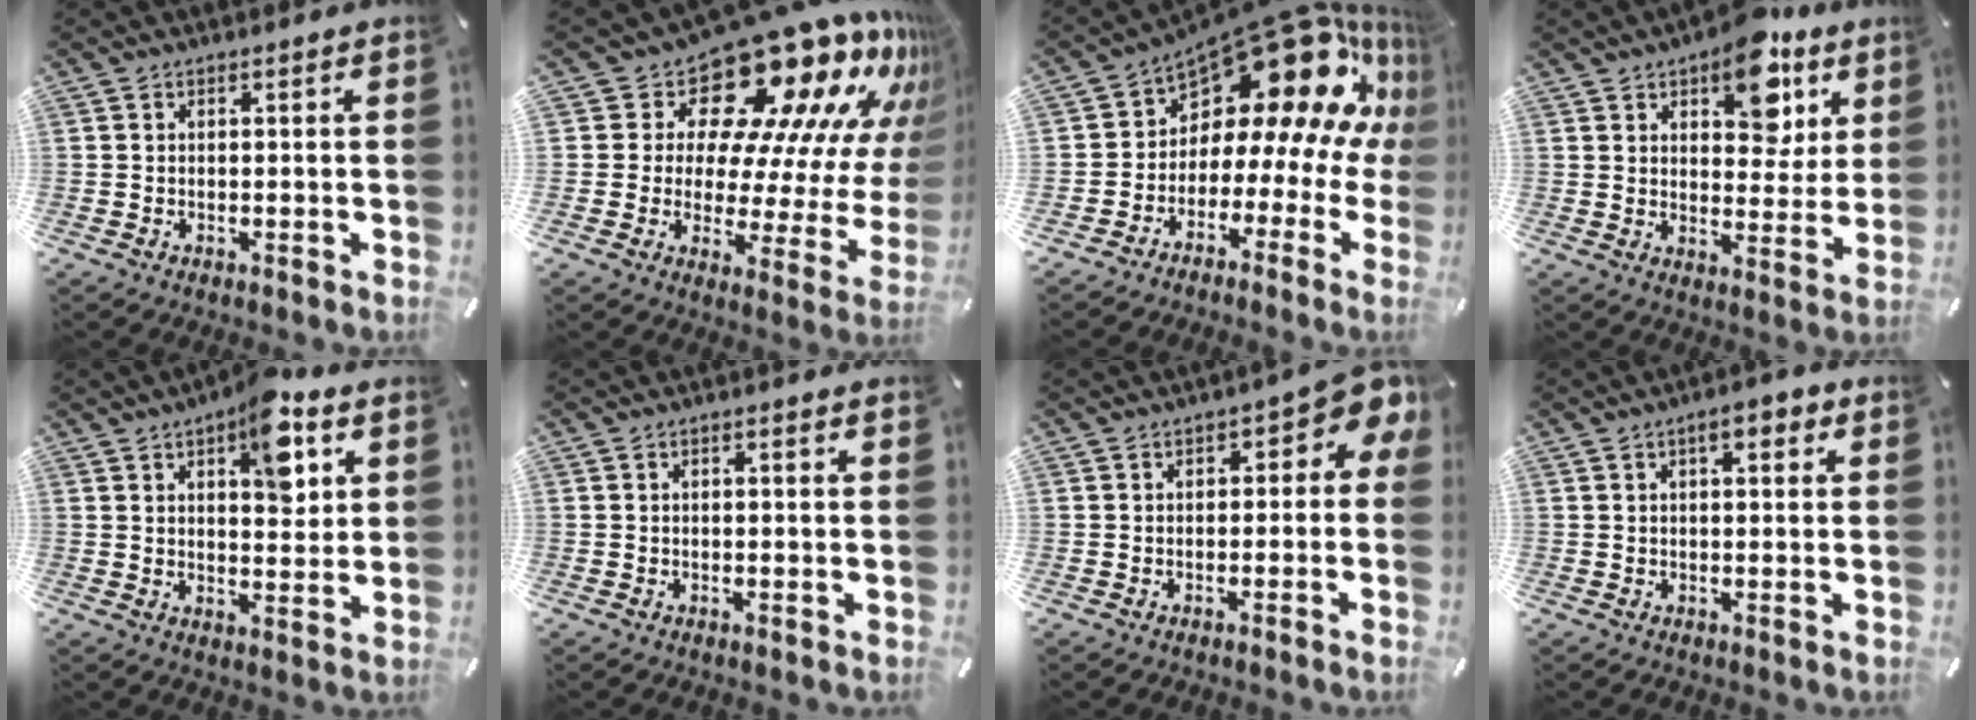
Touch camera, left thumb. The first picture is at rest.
{"total": 20.7, "force": [16.1, 8.6, 9.7], "torque": [-0.125, -0.155, 0.266]}
{"total": 19.0, "force": [11.1, 9.2, 12.4], "torque": [-0.192, -0.097, 0.188]}
{"total": 13.0, "force": [7.7, 7.3, 7.6], "torque": [-0.093, -0.040, 0.130]}
{"total": 11.0, "force": [5.3, 5.4, 7.9], "torque": [-0.099, -0.022, 0.087]}
{"total": 0.7, "force": [0.1, 0.2, 0.6], "torque": [-0.011, 0.001, 0.001]}
{"total": 5.3, "force": [1.0, 2.8, 4.3], "torque": [-0.063, -0.002, 0.010]}
{"total": 4.4, "force": [1.9, 1.8, 3.6], "torque": [-0.051, -0.002, 0.026]}